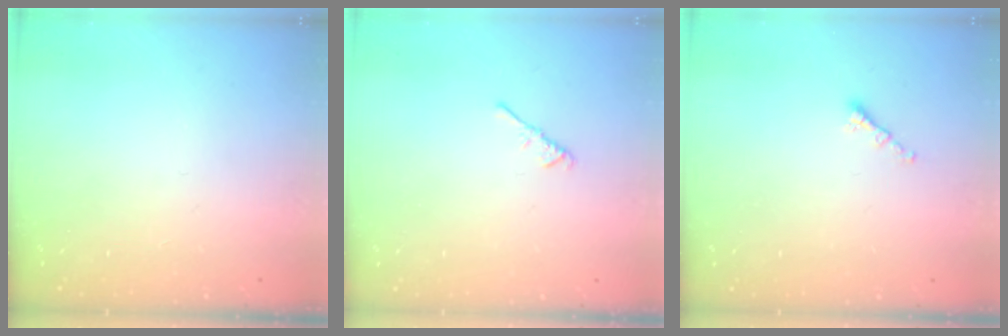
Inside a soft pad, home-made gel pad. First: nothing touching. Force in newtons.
{"total": 2.6, "press": 2.6, "slide": 0.6}
{"total": 1.3, "press": 1.2, "slide": 0.6}